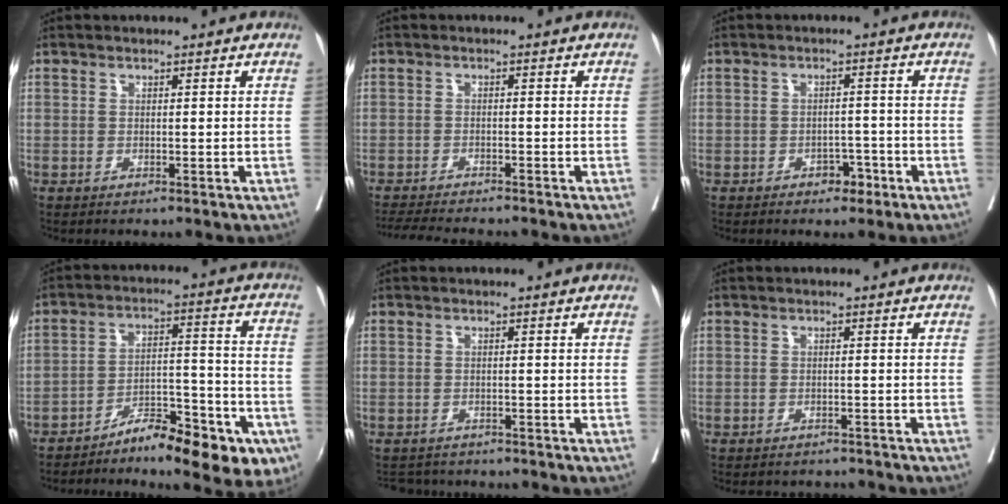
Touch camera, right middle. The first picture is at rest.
{"total": 9.0, "force": [-8.2, 0.9, 3.6], "torque": [-0.049, -0.014, -0.122]}
{"total": 2.8, "force": [-1.7, 1.7, 1.5], "torque": [-0.011, 0.007, -0.021]}
{"total": 14.6, "force": [-9.5, 4.4, 10.1], "torque": [-0.128, 0.041, -0.146]}
{"total": 4.3, "force": [-4.1, 1.4, 0.4], "torque": [-0.001, -0.002, -0.059]}
{"total": 4.7, "force": [-4.4, 1.4, 0.5], "torque": [-0.003, 0.000, -0.056]}